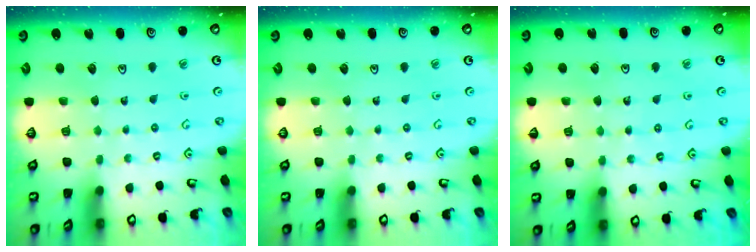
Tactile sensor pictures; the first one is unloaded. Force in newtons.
{"total": 0.0}
{"total": 4.9, "press": 4.9, "slide": 0.6}